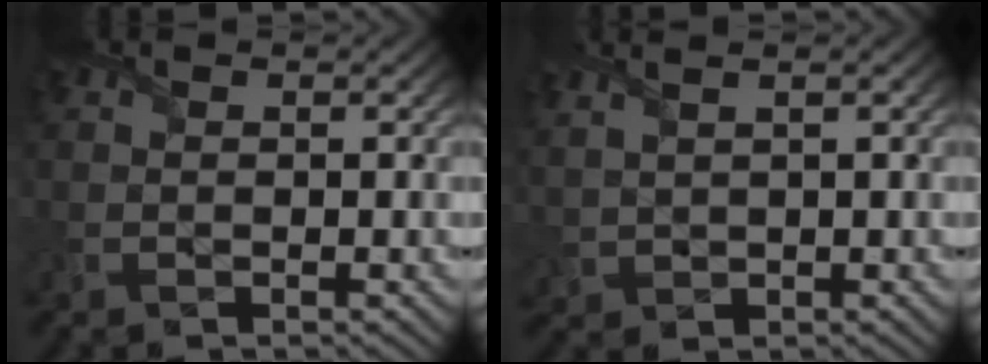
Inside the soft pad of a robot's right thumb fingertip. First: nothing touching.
{"total": 2.3, "force": [1.7, 0.2, 1.5], "torque": [-0.043, 0.008, 0.042]}